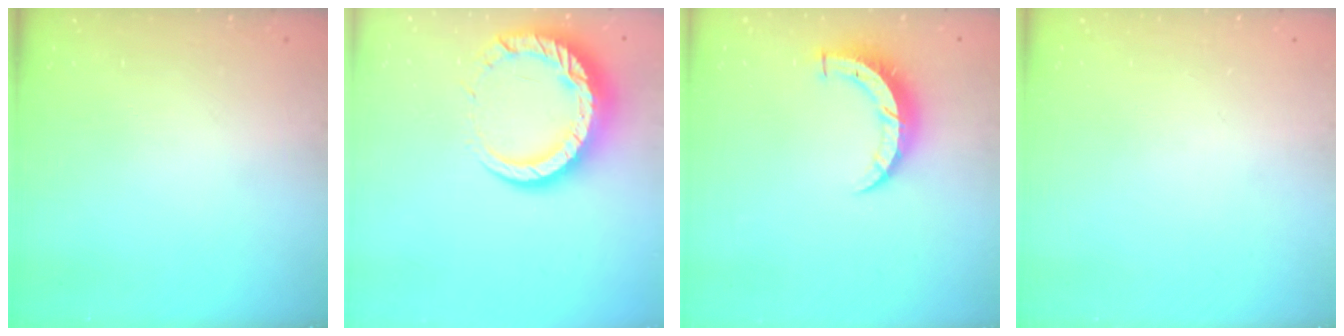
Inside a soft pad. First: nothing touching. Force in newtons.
{"total": 14.0, "press": 14.0, "slide": 1.2}
{"total": 7.2, "press": 7.2, "slide": 0.3}
{"total": 0.0}